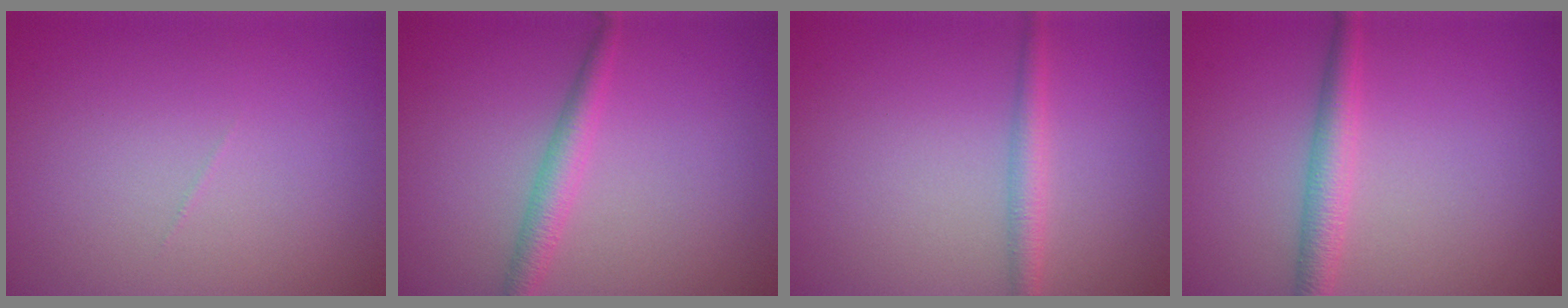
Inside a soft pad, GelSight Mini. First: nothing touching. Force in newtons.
{"total": 2.3, "press": 2.3, "slide": 0.0}
{"total": 2.0, "press": 2.0, "slide": 0.1}
{"total": 2.6, "press": 2.6, "slide": 0.0}